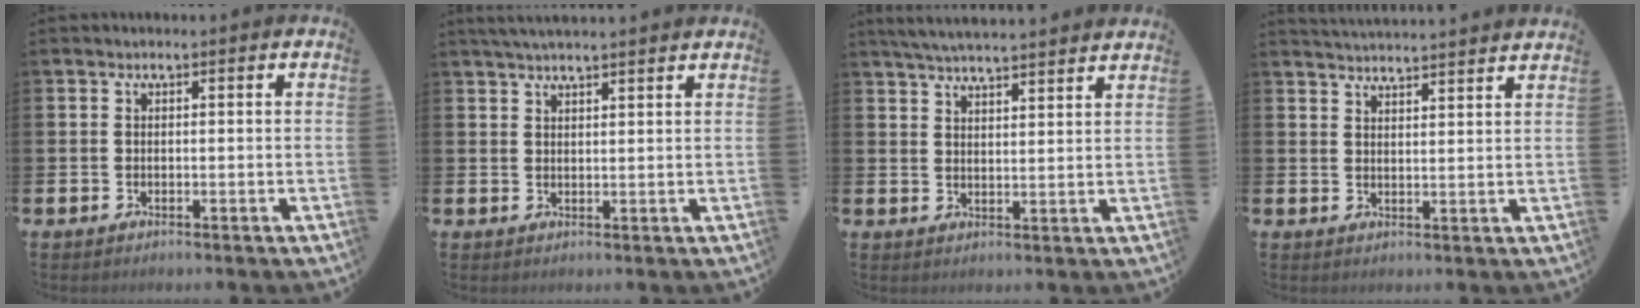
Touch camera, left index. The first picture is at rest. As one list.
[{"total": 3.1, "force": [3.0, 0.0, 0.8], "torque": [-0.020, -0.006, 0.055]}, {"total": 4.8, "force": [4.7, -0.2, 0.7], "torque": [-0.032, -0.021, 0.086]}, {"total": 3.8, "force": [3.7, -0.5, -0.1], "torque": [-0.004, -0.027, 0.067]}]